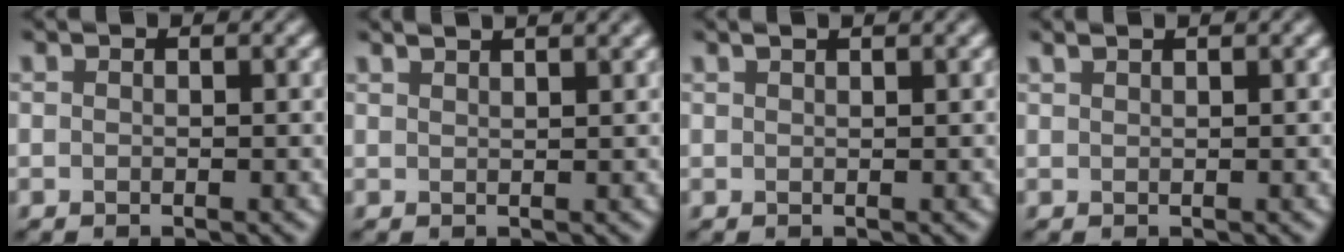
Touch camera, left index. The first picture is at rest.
{"total": 2.4, "force": [1.9, 0.5, 1.3], "torque": [-0.006, 0.015, 0.018]}
{"total": 1.0, "force": [0.8, -0.1, 0.6], "torque": [-0.011, 0.003, 0.013]}
{"total": 0.8, "force": [0.6, -0.1, 0.4], "torque": [-0.014, 0.003, 0.013]}